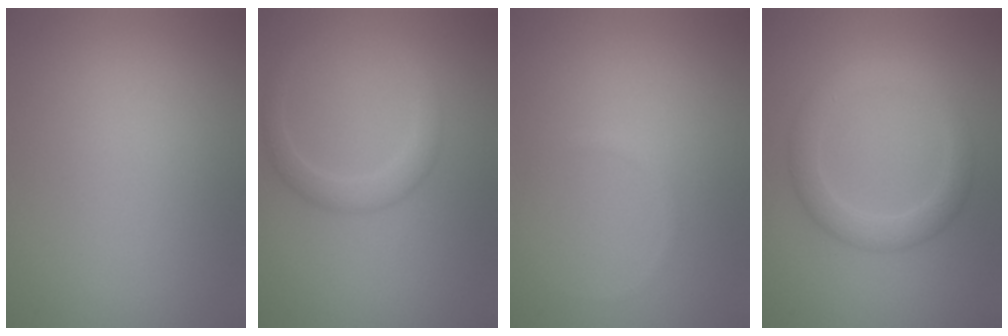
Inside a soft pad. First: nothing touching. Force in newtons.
{"total": 2.3, "press": 2.3, "slide": 0.2}
{"total": 0.5, "press": 0.5, "slide": 0.1}
{"total": 3.1, "press": 3.1, "slide": 0.1}